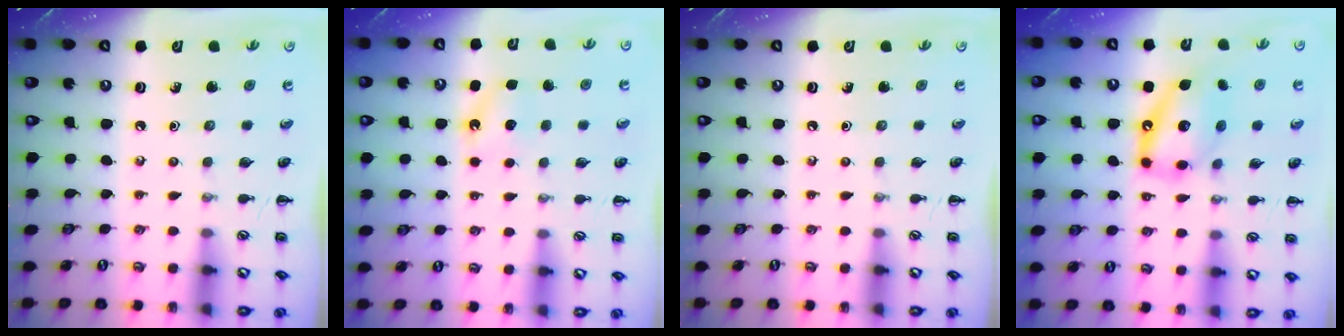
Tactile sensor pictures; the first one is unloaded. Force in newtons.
{"total": 6.0, "press": 5.7, "slide": 1.8}
{"total": 0.0}
{"total": 13.0, "press": 12.5, "slide": 3.5}